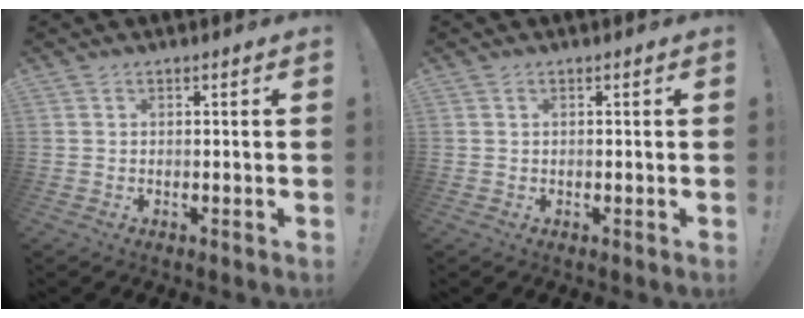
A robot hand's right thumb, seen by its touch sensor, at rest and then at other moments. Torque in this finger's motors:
{"motor_torque": [0.24, 0.25, -0.34, -0.33, -0.03]}